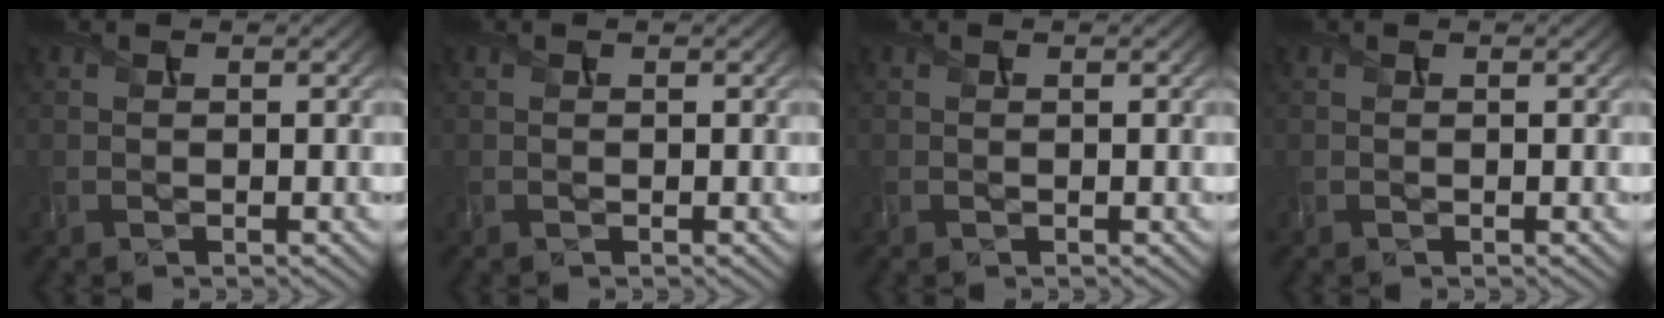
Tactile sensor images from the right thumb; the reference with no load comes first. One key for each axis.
{"total": 0.0}
{"total": 0.0}
{"total": 0.0}